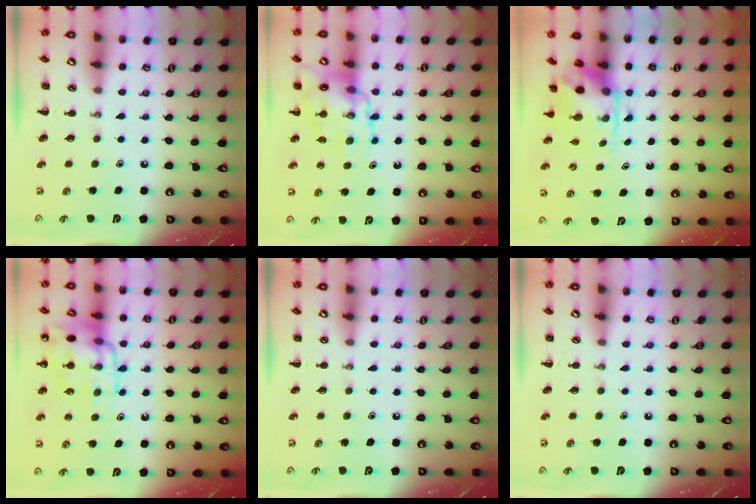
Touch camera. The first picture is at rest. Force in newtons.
{"total": 12.7, "press": 12.5, "slide": 2.4}
{"total": 3.8, "press": 3.7, "slide": 0.9}
{"total": 14.5, "press": 14.3, "slide": 2.4}
{"total": 0.0}
{"total": 0.0}